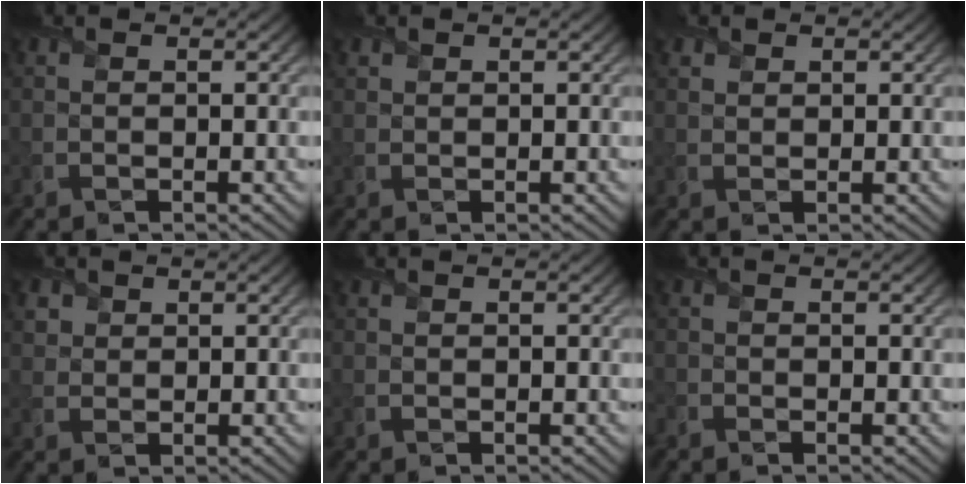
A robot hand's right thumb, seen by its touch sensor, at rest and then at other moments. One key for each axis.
{"total": 0.7, "fx": 0.5, "fy": 0.5, "fz": 0.1, "tx": -0.003, "ty": -0.001, "tz": 0.012}
{"total": 1.3, "fx": 0.9, "fy": 0.9, "fz": 0.3, "tx": -0.011, "ty": 0.001, "tz": 0.017}
{"total": 1.8, "fx": 1.1, "fy": 1.4, "fz": 0.4, "tx": -0.016, "ty": -0.004, "tz": 0.021}
{"total": 0.0}
{"total": 0.8, "fx": -0.8, "fy": 0.2, "fz": 0.1, "tx": -0.005, "ty": -0.004, "tz": -0.018}